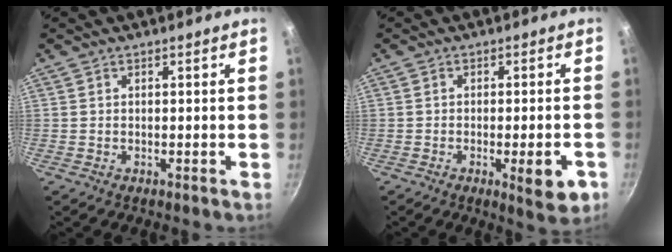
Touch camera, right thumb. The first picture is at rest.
{"total": 7.2, "force": [-2.8, 1.8, 6.4], "torque": [-0.070, 0.002, -0.034]}